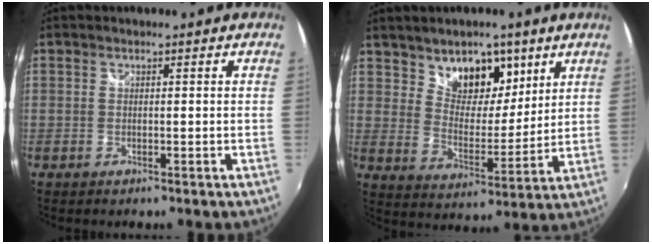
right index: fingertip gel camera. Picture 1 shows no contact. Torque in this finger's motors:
{"motor_torque": [0.12, 0.21, 0.09, 0.05]}